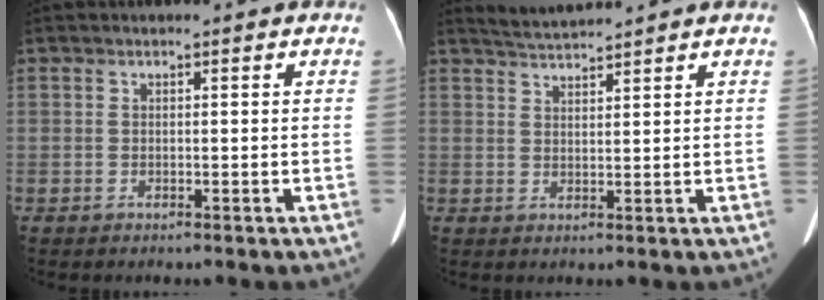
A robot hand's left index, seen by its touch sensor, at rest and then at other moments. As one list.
[{"total": 3.4, "force": [3.3, -0.8, 0.1], "torque": [-0.007, 0.012, 0.065]}]